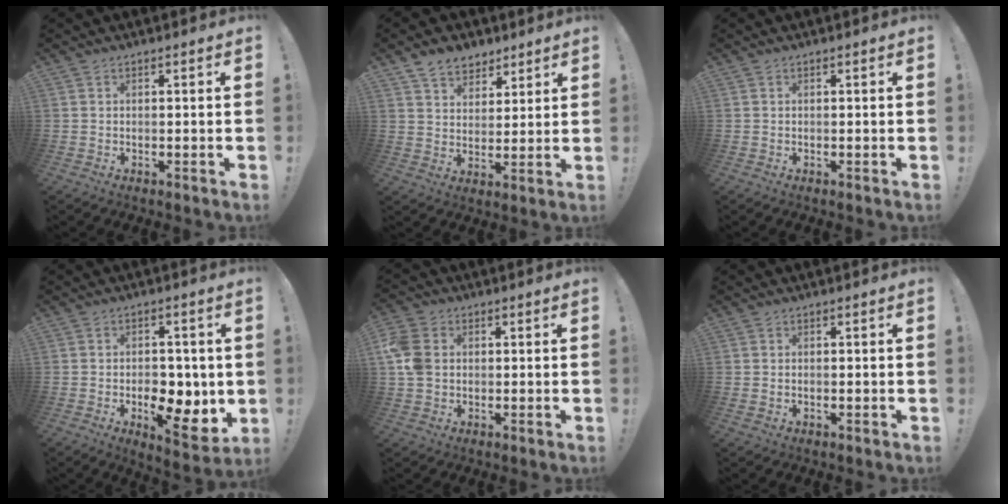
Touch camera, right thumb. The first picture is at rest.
{"total": 8.6, "force": [6.2, 5.6, 2.0], "torque": [-0.032, -0.041, 0.122]}
{"total": 0.0}
{"total": 11.4, "force": [-2.0, 7.4, 8.5], "torque": [-0.092, 0.001, -0.025]}
{"total": 9.2, "force": [1.0, 7.4, 5.3], "torque": [-0.112, 0.007, 0.024]}
{"total": 0.5, "force": [0.2, 0.3, 0.4], "torque": [-0.008, 0.002, 0.003]}